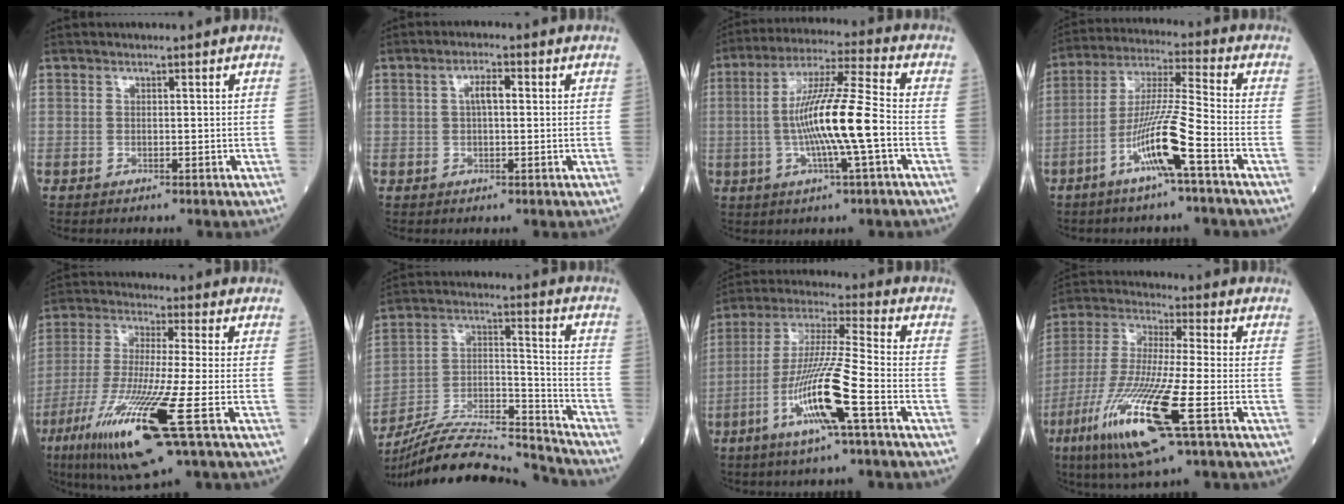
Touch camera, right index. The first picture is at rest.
{"total": 2.9, "force": [0.5, 0.9, 2.7], "torque": [-0.051, 0.007, 0.008]}
{"total": 13.3, "force": [-2.2, -0.1, 13.1], "torque": [-0.244, 0.004, -0.046]}
{"total": 11.2, "force": [-5.1, -0.8, 9.9], "torque": [-0.192, 0.000, -0.101]}
{"total": 16.7, "force": [-7.2, 0.1, 15.1], "torque": [-0.318, -0.047, -0.137]}
{"total": 20.9, "force": [-20.0, 0.3, 5.8], "torque": [-0.132, 0.008, -0.331]}
{"total": 13.8, "force": [-5.5, -0.4, 12.6], "torque": [-0.252, -0.009, -0.109]}
{"total": 16.9, "force": [-7.0, 1.1, 15.3], "torque": [-0.332, -0.033, -0.134]}